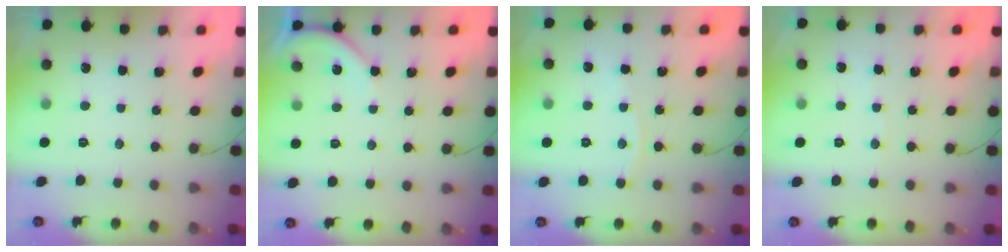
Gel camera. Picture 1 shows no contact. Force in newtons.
{"total": 5.1, "press": 5.0, "slide": 0.8}
{"total": 2.8, "press": 2.8, "slide": 0.4}
{"total": 2.6, "press": 2.6, "slide": 0.3}